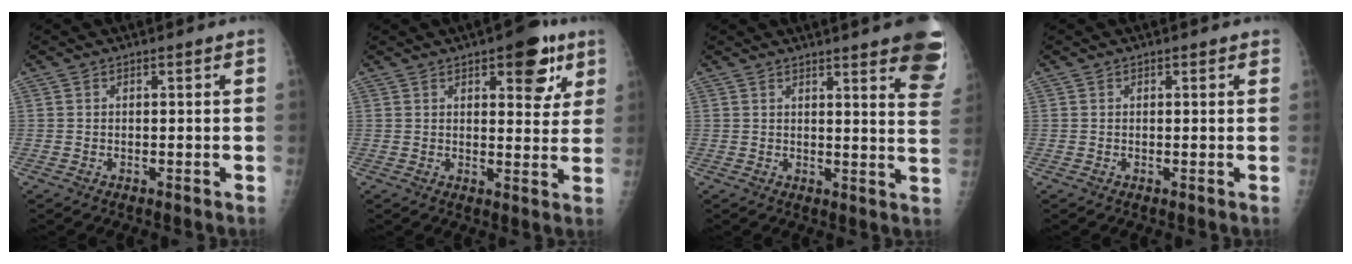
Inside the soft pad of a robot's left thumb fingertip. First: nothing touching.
{"total": 9.9, "force": [5.1, 4.5, 7.2], "torque": [-0.055, -0.017, 0.061]}
{"total": 15.0, "force": [10.0, 2.5, 10.9], "torque": [-0.110, -0.045, 0.101]}
{"total": 0.8, "force": [0.4, 0.6, 0.3], "torque": [0.005, -0.001, 0.002]}